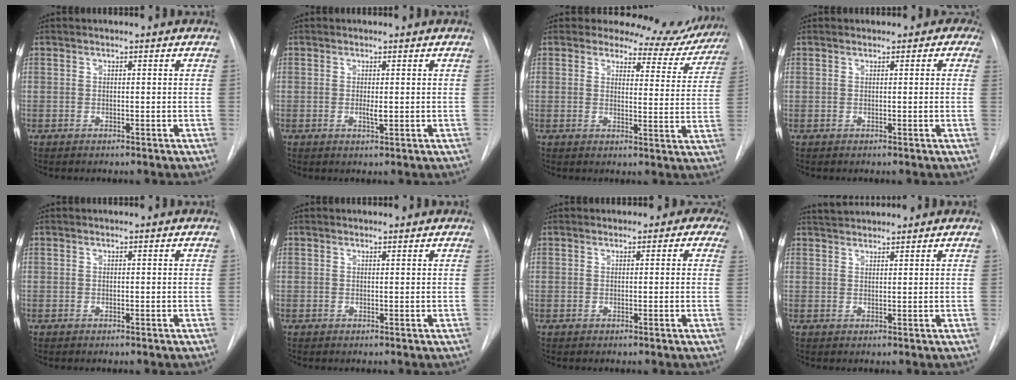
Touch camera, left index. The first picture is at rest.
{"total": 1.2, "force": [-0.4, 0.2, 1.1], "torque": [-0.022, -0.009, -0.005]}
{"total": 9.9, "force": [9.4, 3.1, 0.2], "torque": [0.026, -0.044, 0.085]}
{"total": 1.7, "force": [0.8, 1.5, 0.3], "torque": [0.019, -0.008, -0.003]}
{"total": 0.0}
{"total": 0.7, "force": [0.7, 0.1, -0.1], "torque": [-0.008, -0.002, 0.010]}
{"total": 2.5, "force": [1.5, 2.0, 0.4], "torque": [0.018, -0.010, -0.001]}
{"total": 3.8, "force": [3.7, 0.5, 0.8], "torque": [-0.018, 0.029, 0.067]}